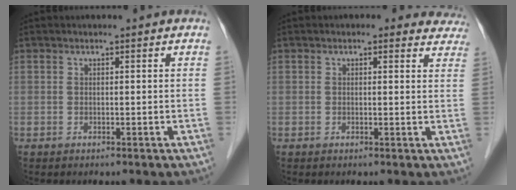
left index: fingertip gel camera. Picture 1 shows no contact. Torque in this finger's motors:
{"motor_torque": [1.09, -1.02, 0.20, 0.00]}